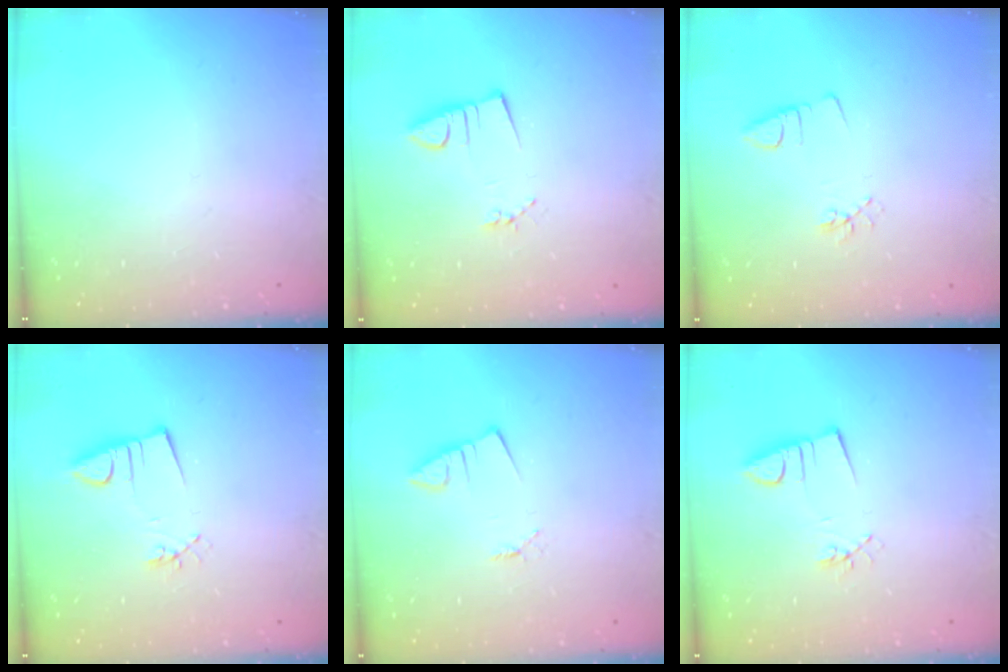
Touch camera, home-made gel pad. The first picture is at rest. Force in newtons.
{"total": 2.9, "press": 1.4, "slide": 2.5}
{"total": 3.5, "press": 3.2, "slide": 1.4}
{"total": 3.6, "press": 2.1, "slide": 2.9}
{"total": 1.4, "press": 1.4, "slide": 0.1}
{"total": 3.1, "press": 1.6, "slide": 2.7}